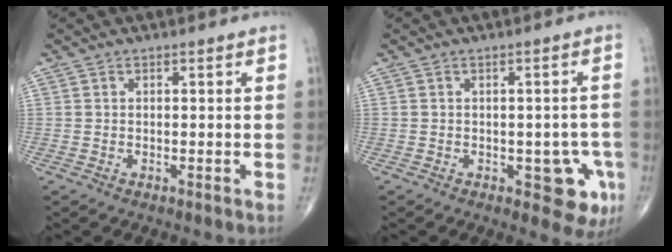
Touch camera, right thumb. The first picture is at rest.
{"total": 6.9, "force": [-2.4, 3.5, 5.4], "torque": [-0.025, 0.002, -0.026]}